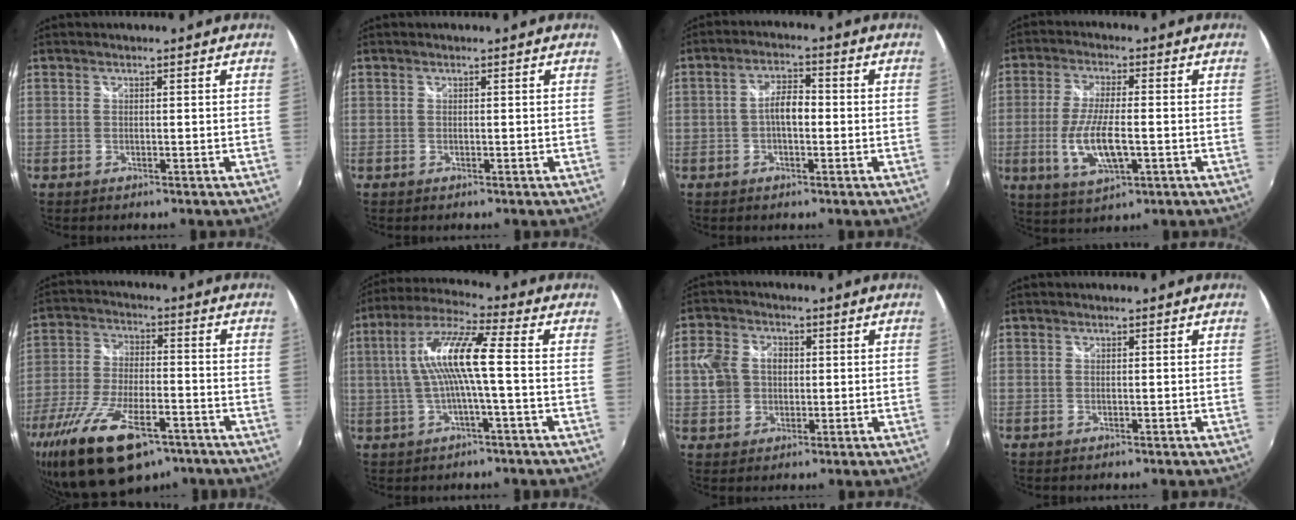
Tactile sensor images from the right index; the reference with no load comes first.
{"total": 0.0}
{"total": 4.5, "force": [-0.7, 2.2, 3.9], "torque": [-0.073, 0.012, -0.014]}
{"total": 10.2, "force": [-2.5, 3.3, 9.3], "torque": [-0.189, -0.013, -0.042]}
{"total": 19.1, "force": [-12.0, 7.7, 12.7], "torque": [-0.263, -0.046, -0.205]}
{"total": 11.1, "force": [-0.2, 0.7, 11.1], "torque": [-0.218, 0.015, -0.002]}
{"total": 7.1, "force": [0.4, 6.1, 3.5], "torque": [-0.076, 0.018, 0.007]}
{"total": 0.0}